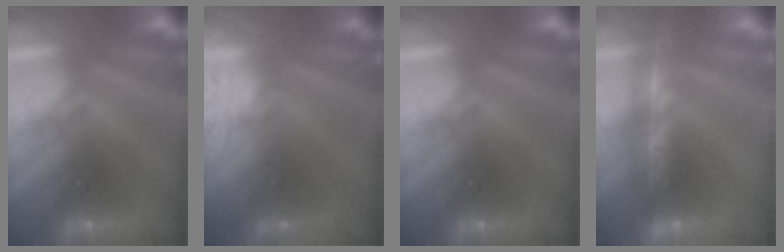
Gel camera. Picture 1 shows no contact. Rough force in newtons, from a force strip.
{"total": 5.9}
{"total": 0.0}
{"total": 8.8}